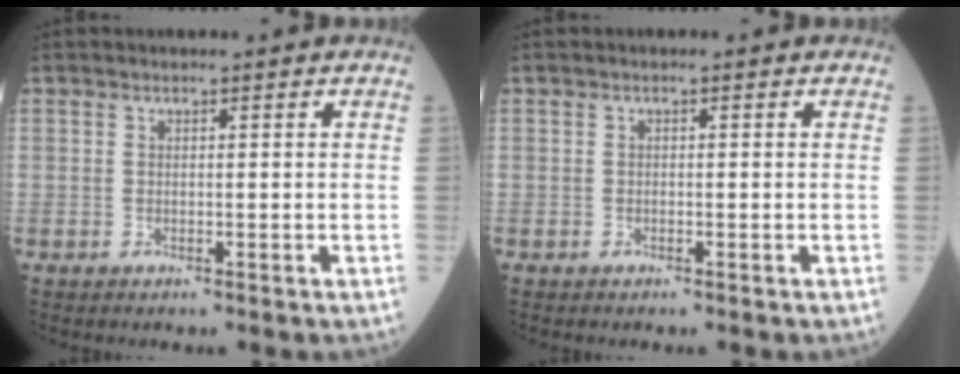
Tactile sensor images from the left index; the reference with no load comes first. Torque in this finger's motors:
{"motor_torque": [-0.18, 0.18, 0.00, 0.00]}